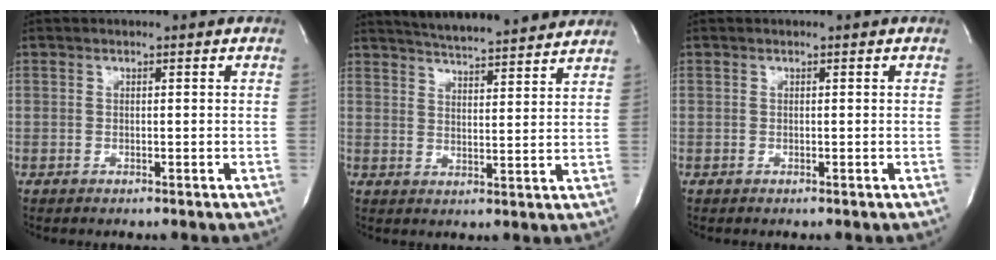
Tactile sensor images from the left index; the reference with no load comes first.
{"total": 15.3, "force": [14.1, 1.1, 5.8], "torque": [-0.097, 0.011, 0.194]}
{"total": 0.0}